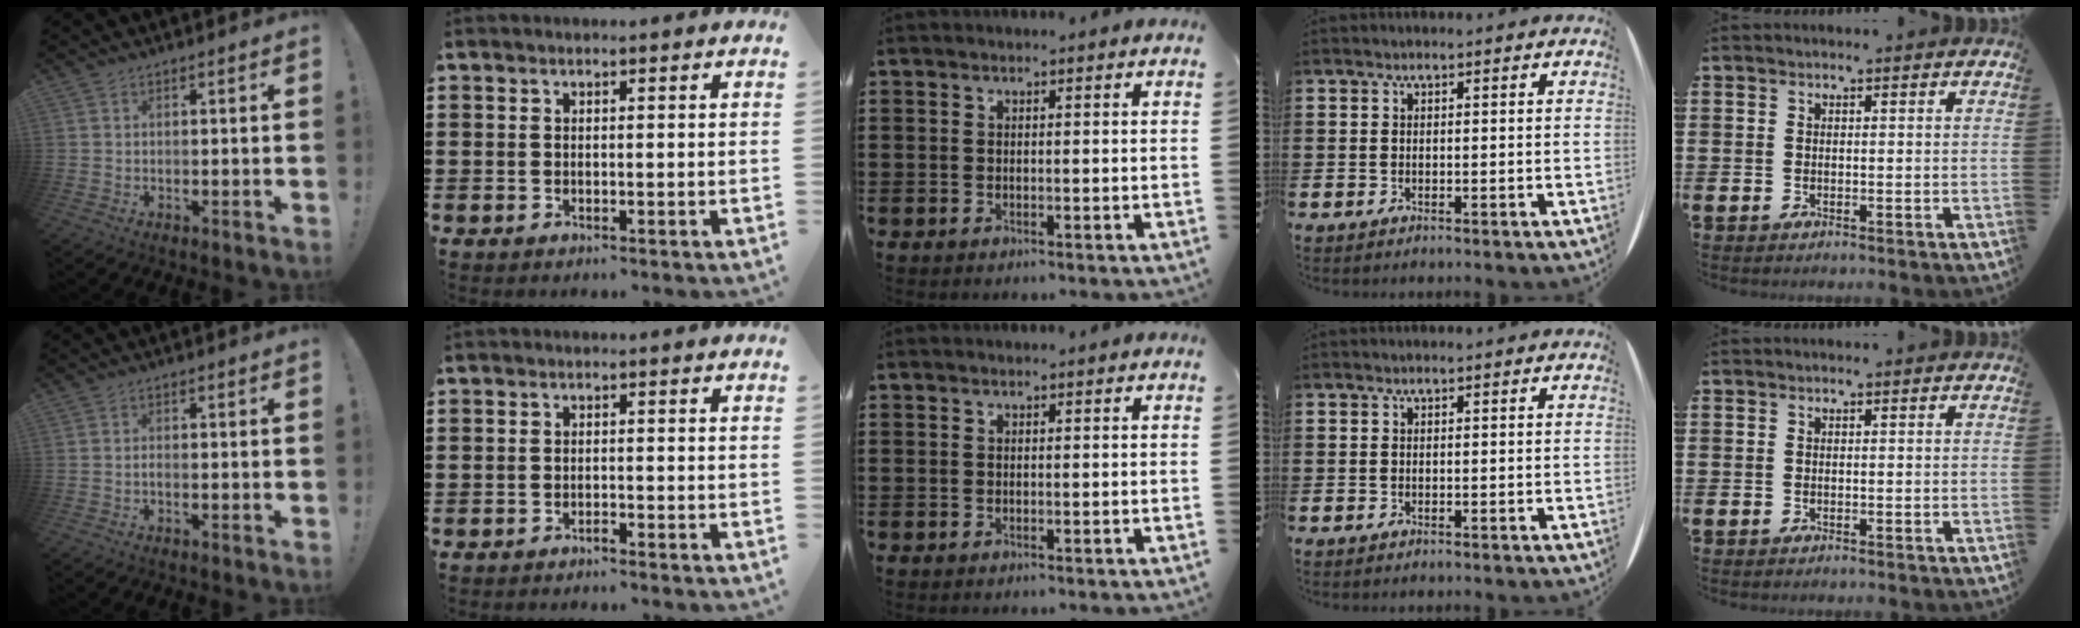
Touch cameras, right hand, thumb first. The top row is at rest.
{"thumb": {"total": 0.9, "force": [-0.7, 0.3, 0.5], "torque": [-0.008, 0.002, -0.012]}, "index": {"total": 0.9, "force": [-0.9, 0.0, 0.1], "torque": [-0.005, 0.000, -0.020]}}